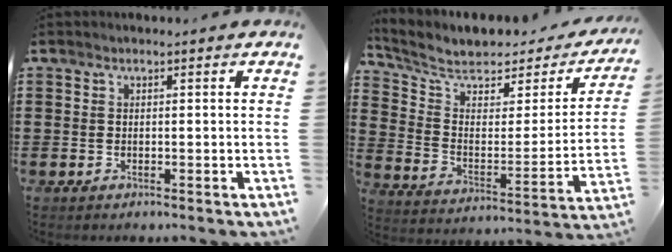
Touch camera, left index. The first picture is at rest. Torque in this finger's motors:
{"motor_torque": [2.15, -0.01, 0.86, 0.09]}